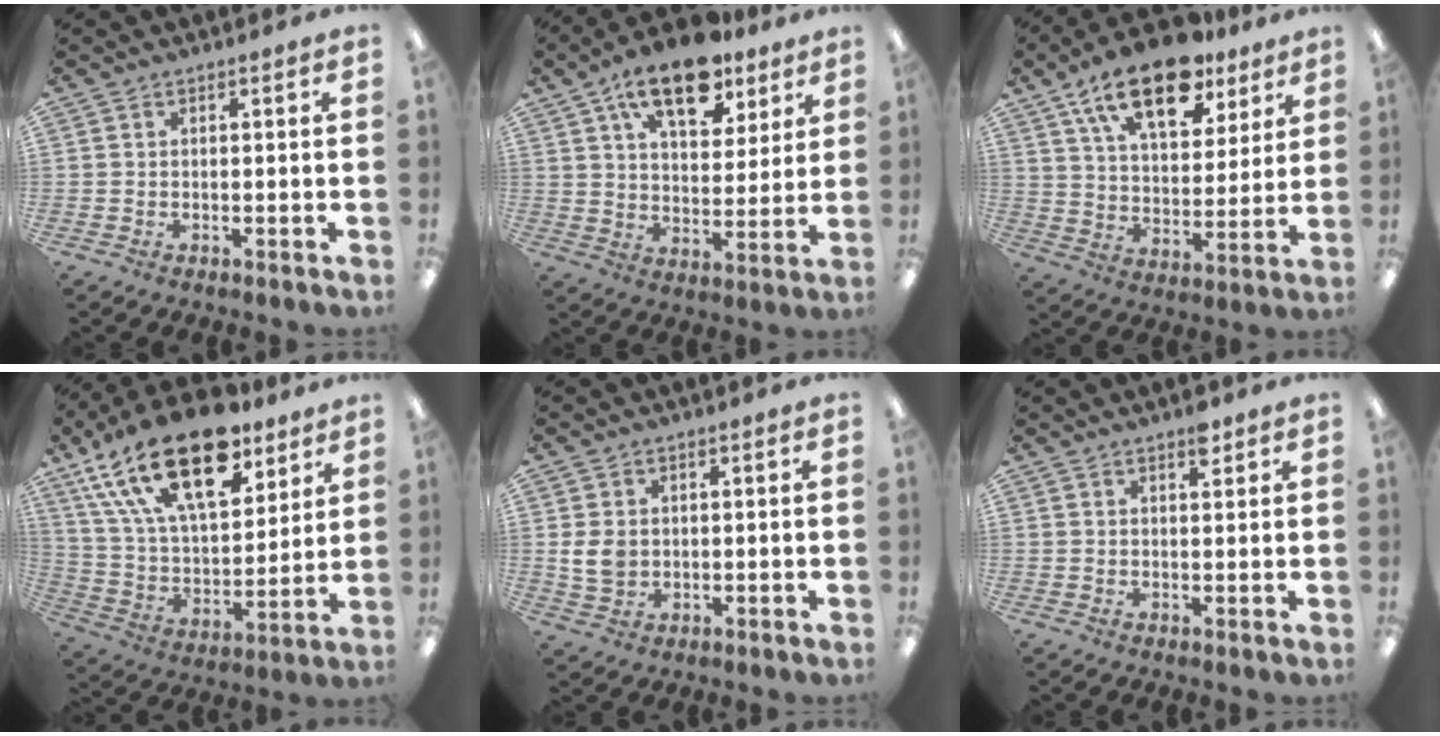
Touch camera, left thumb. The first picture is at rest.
{"total": 16.6, "force": [11.1, 7.9, 9.4], "torque": [-0.141, -0.055, 0.190]}
{"total": 19.0, "force": [12.6, 8.9, 11.1], "torque": [-0.182, -0.058, 0.216]}
{"total": 25.7, "force": [15.9, 12.1, 16.2], "torque": [-0.304, -0.089, 0.277]}
{"total": 5.3, "force": [0.3, 4.3, 3.1], "torque": [-0.080, 0.003, 0.004]}
{"total": 3.0, "force": [2.1, 1.2, 1.7], "torque": [-0.014, -0.008, 0.031]}